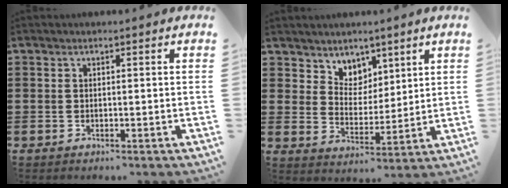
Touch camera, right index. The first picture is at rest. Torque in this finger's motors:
{"motor_torque": [0.16, 0.08, 0.21, 0.01]}